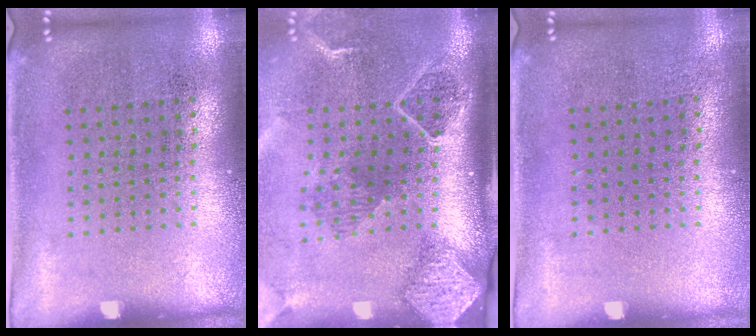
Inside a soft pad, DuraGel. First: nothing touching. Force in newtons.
{"total": 2.7, "press": 2.0, "slide": 1.9}
{"total": 0.0}